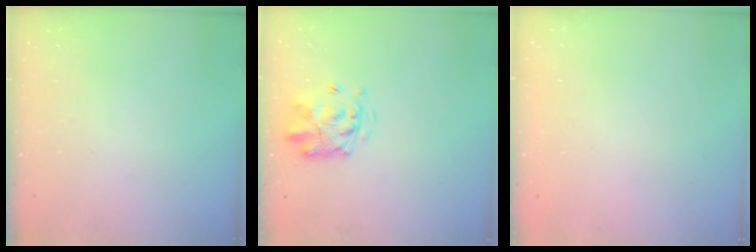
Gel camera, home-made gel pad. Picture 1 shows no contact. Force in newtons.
{"total": 3.7, "press": 3.4, "slide": 1.6}
{"total": 1.8, "press": 1.8, "slide": 0.2}